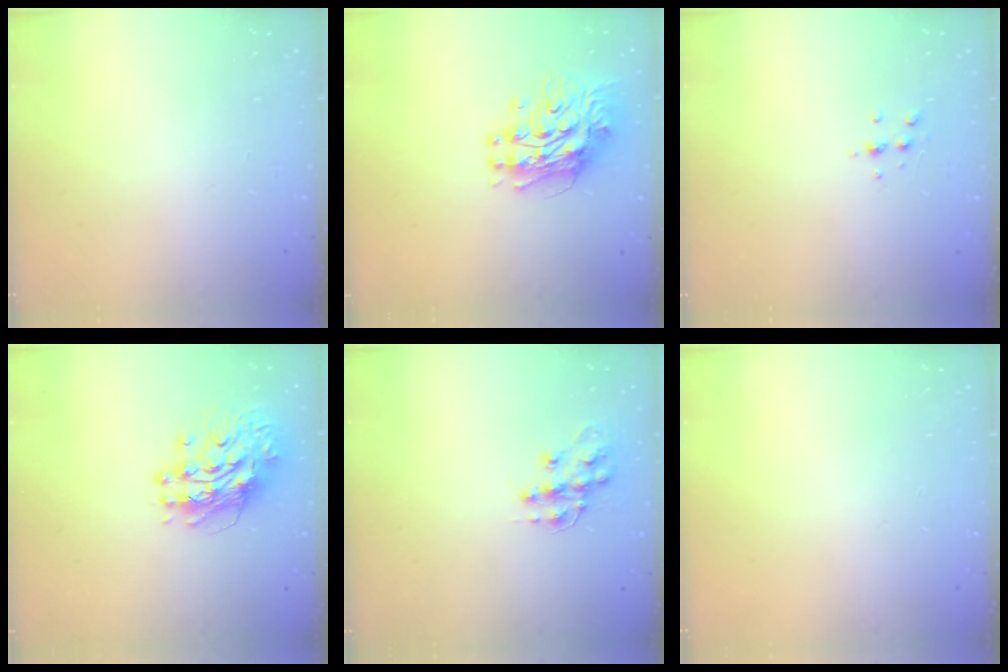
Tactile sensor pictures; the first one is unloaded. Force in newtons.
{"total": 12.2, "press": 12.2, "slide": 1.0}
{"total": 6.1, "press": 6.1, "slide": 0.7}
{"total": 12.0, "press": 11.9, "slide": 1.7}
{"total": 11.6, "press": 11.5, "slide": 0.8}
{"total": 0.0}